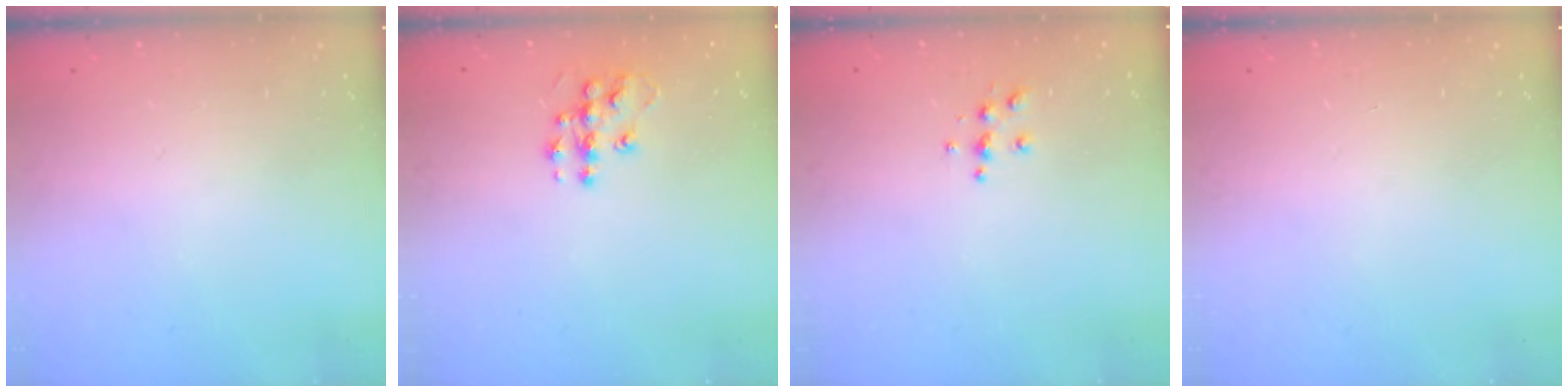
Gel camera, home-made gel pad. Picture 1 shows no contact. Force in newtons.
{"total": 9.6, "press": 9.6, "slide": 0.5}
{"total": 4.9, "press": 4.9, "slide": 0.5}
{"total": 0.0}